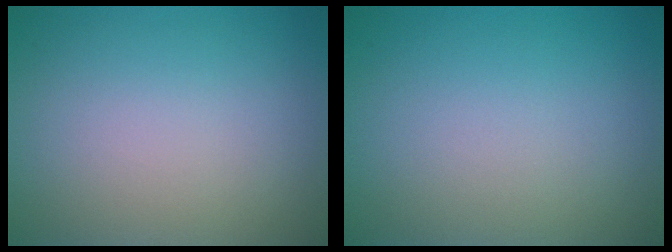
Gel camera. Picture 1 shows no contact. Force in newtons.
{"total": 0.0}